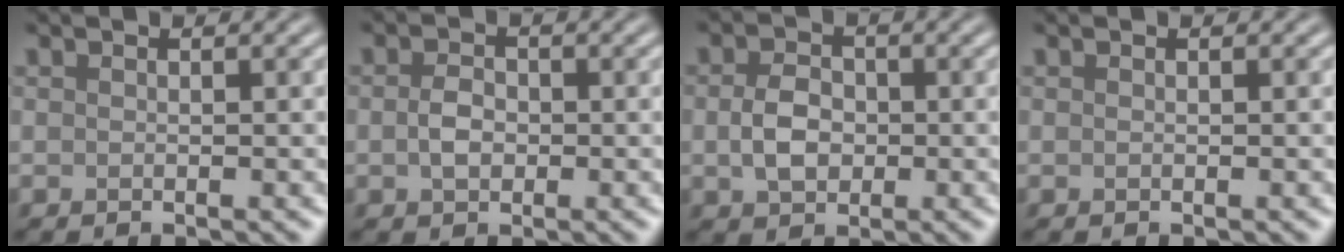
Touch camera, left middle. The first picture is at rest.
{"total": 2.3, "force": [-0.2, 1.6, 1.6], "torque": [-0.033, 0.001, -0.007]}
{"total": 3.5, "force": [-0.3, 2.6, 2.4], "torque": [-0.050, -0.001, -0.010]}
{"total": 0.0}